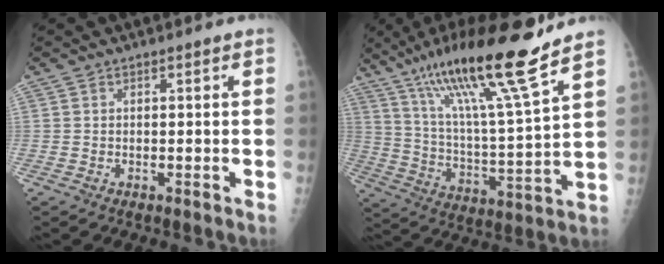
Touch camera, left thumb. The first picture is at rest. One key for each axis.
{"total": 20.4, "fx": 14.4, "fy": 0.9, "fz": 14.4, "tx": -0.237, "ty": -0.062, "tz": 0.255}